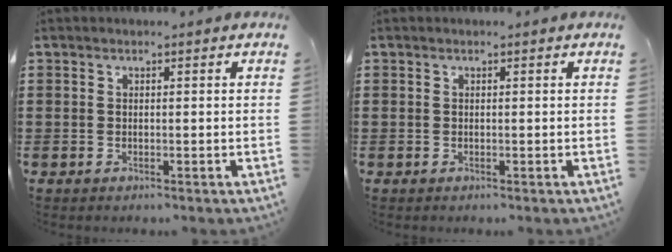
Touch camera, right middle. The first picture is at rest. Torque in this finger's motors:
{"motor_torque": [-0.12, 0.04, -0.01, 0.00]}